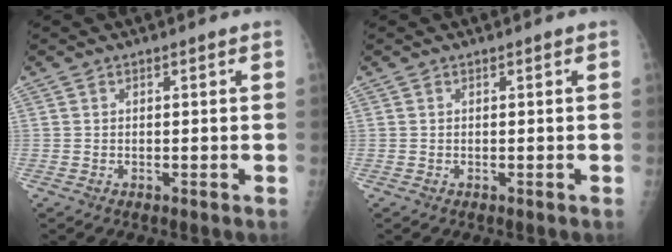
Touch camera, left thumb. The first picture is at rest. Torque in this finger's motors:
{"motor_torque": [0.00, 0.00, 0.00, -0.01, 0.00]}